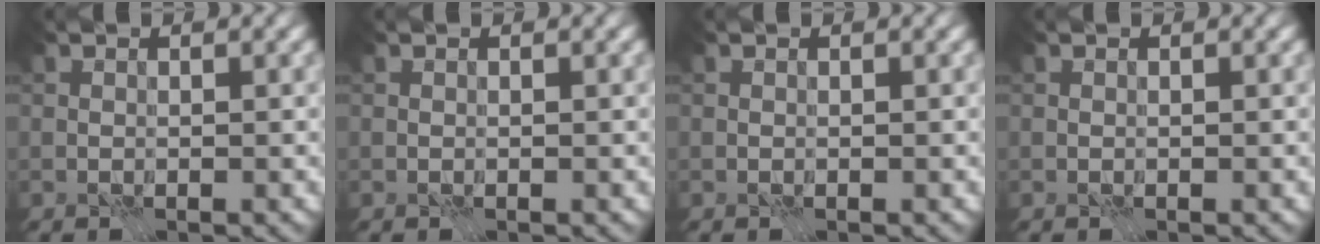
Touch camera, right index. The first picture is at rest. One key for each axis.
{"total": 0.0}
{"total": 0.0}
{"total": 0.0}